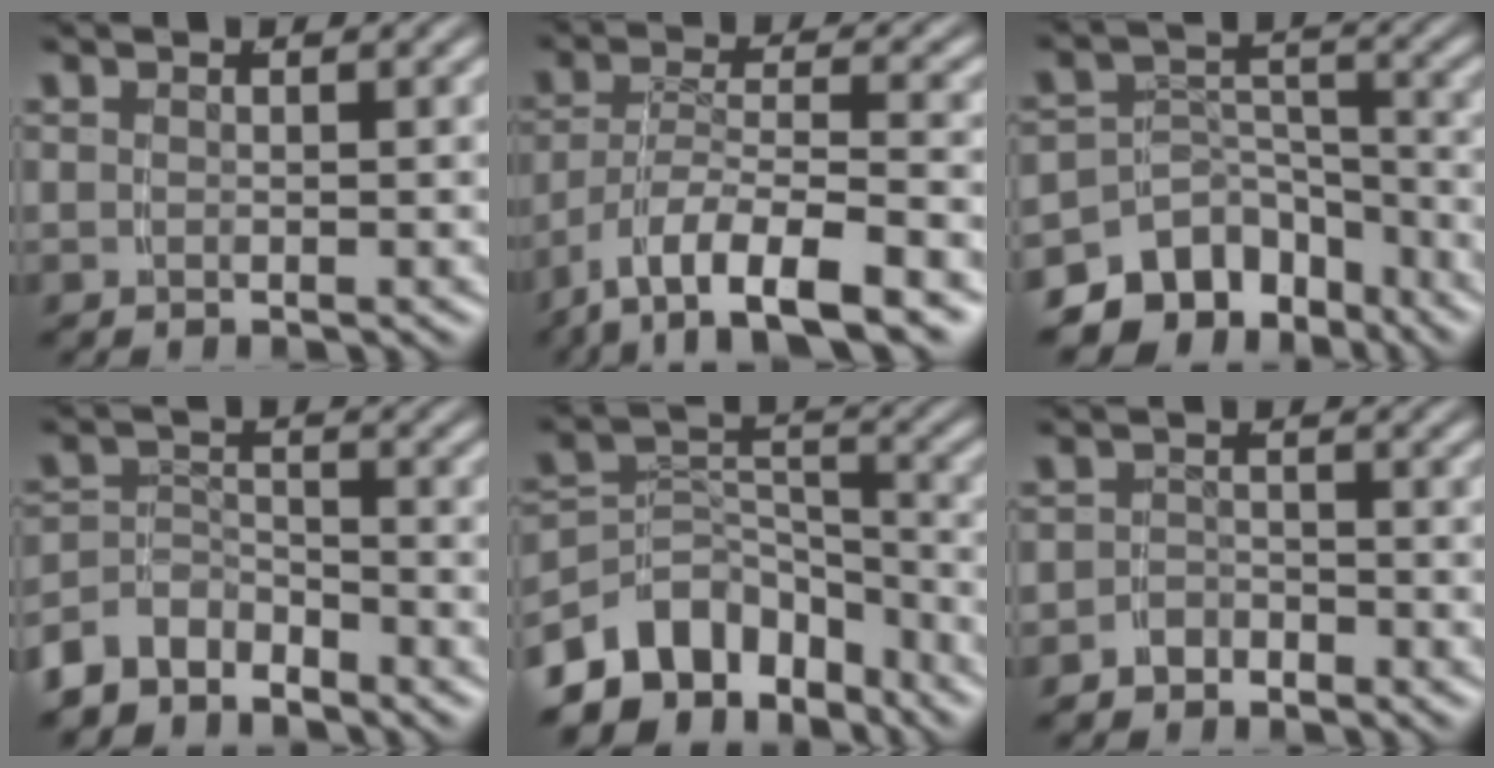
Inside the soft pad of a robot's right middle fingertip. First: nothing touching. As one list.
[{"total": 8.2, "force": [-5.2, 3.2, 5.4], "torque": [-0.101, -0.021, -0.071]}, {"total": 11.4, "force": [-7.1, 7.7, 4.6], "torque": [-0.079, -0.033, -0.111]}, {"total": 5.1, "force": [-3.9, 2.9, 1.7], "torque": [-0.033, -0.014, -0.065]}, {"total": 12.0, "force": [-6.4, 8.4, 5.7], "torque": [-0.110, -0.043, -0.096]}, {"total": 3.0, "force": [-2.6, 1.5, -0.1], "torque": [-0.003, -0.010, -0.043]}]